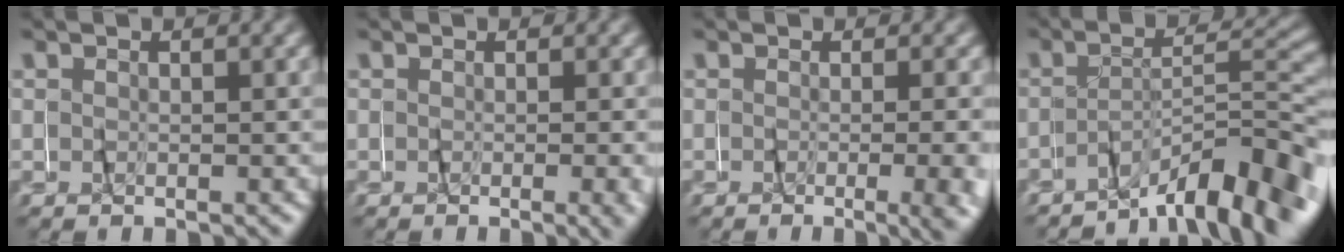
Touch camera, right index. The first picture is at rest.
{"total": 1.3, "force": [-0.6, -0.5, 1.1], "torque": [-0.017, -0.006, -0.006]}
{"total": 3.9, "force": [-1.6, -0.2, 3.6], "torque": [-0.044, -0.013, -0.018]}
{"total": 8.9, "force": [-7.2, 1.0, 5.2], "torque": [-0.071, -0.007, -0.107]}